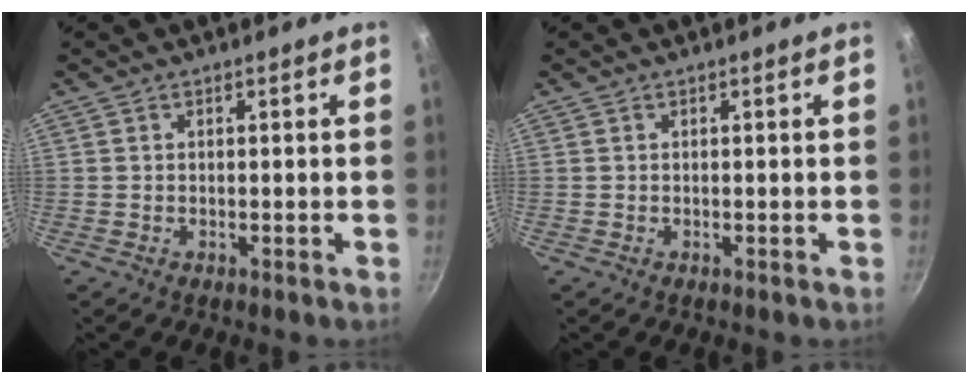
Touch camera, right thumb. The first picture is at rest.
{"total": 0.0}